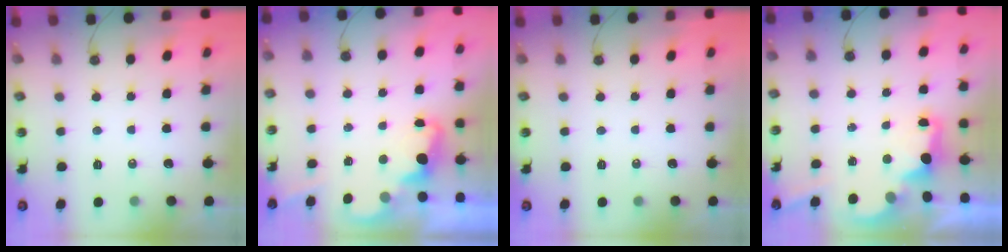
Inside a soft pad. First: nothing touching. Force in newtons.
{"total": 2.3, "press": 2.3, "slide": 0.5}
{"total": 0.0}
{"total": 2.5, "press": 2.3, "slide": 0.8}